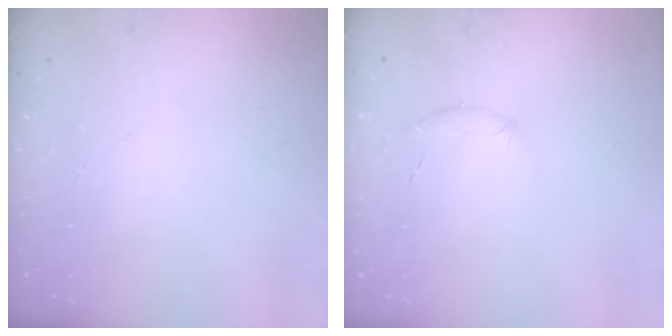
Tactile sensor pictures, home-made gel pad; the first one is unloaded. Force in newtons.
{"total": 6.1, "press": 5.9, "slide": 1.4}